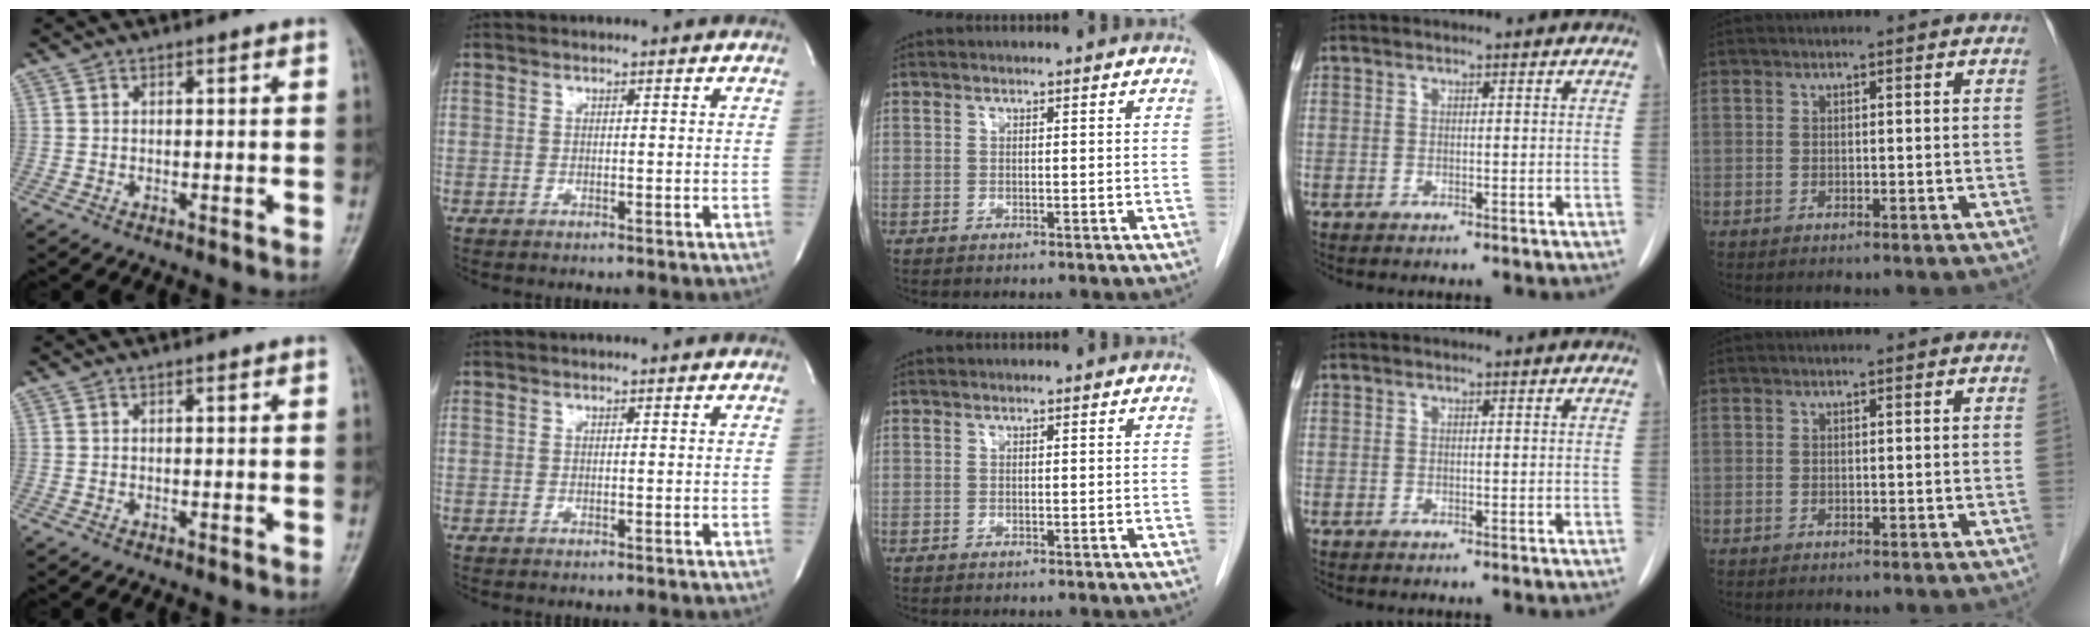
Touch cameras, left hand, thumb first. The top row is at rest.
{}